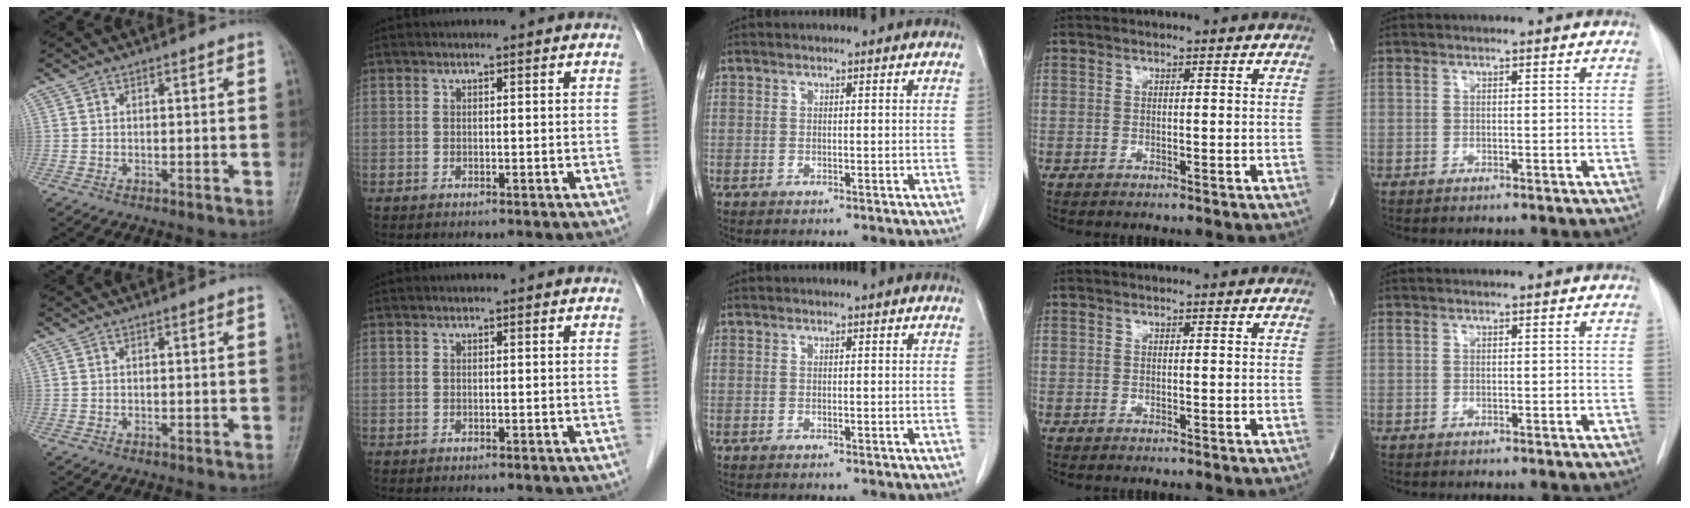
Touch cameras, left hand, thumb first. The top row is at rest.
{}